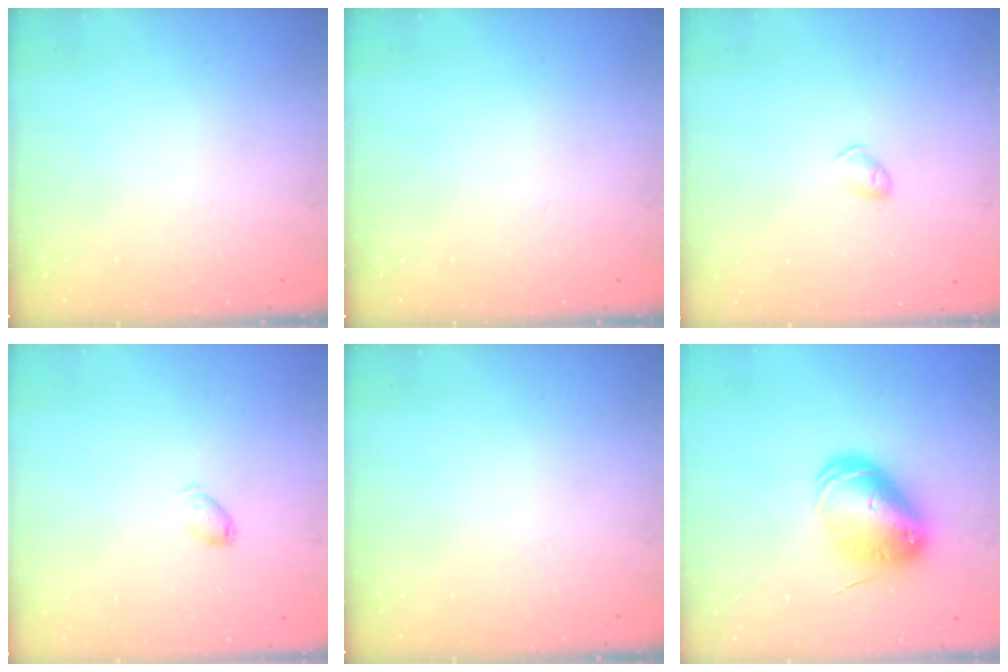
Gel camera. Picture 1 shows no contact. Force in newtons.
{"total": 0.0}
{"total": 3.5, "press": 3.4, "slide": 0.6}
{"total": 3.4, "press": 3.3, "slide": 0.6}
{"total": 0.0}
{"total": 10.1, "press": 9.9, "slide": 2.0}